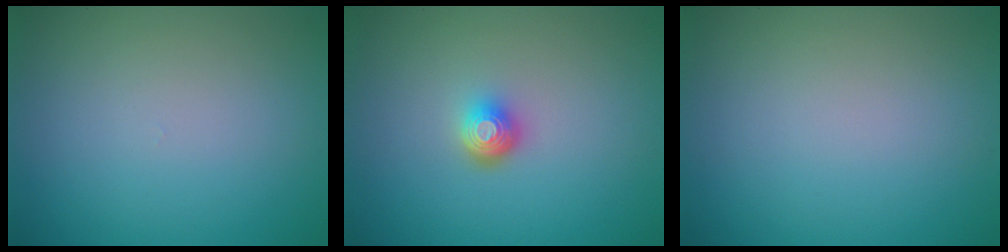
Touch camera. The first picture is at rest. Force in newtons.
{"total": 2.1, "press": 1.5, "slide": 1.5}
{"total": 0.0}